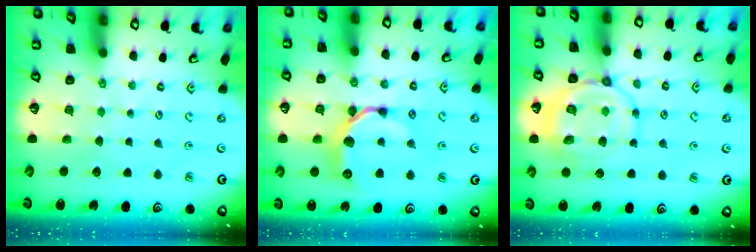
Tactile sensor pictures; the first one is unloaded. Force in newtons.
{"total": 10.8, "press": 10.8, "slide": 0.5}
{"total": 11.5, "press": 11.5, "slide": 1.2}